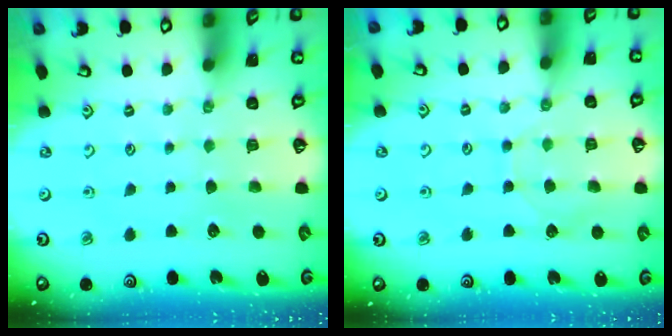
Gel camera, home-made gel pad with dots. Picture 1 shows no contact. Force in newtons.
{"total": 7.0, "press": 6.9, "slide": 0.7}